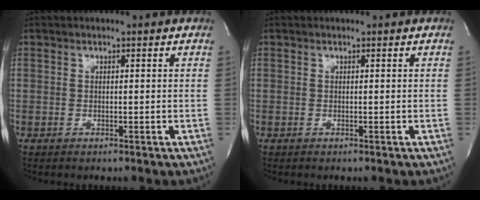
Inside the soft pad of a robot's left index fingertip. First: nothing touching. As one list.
[{"total": 0.0}]